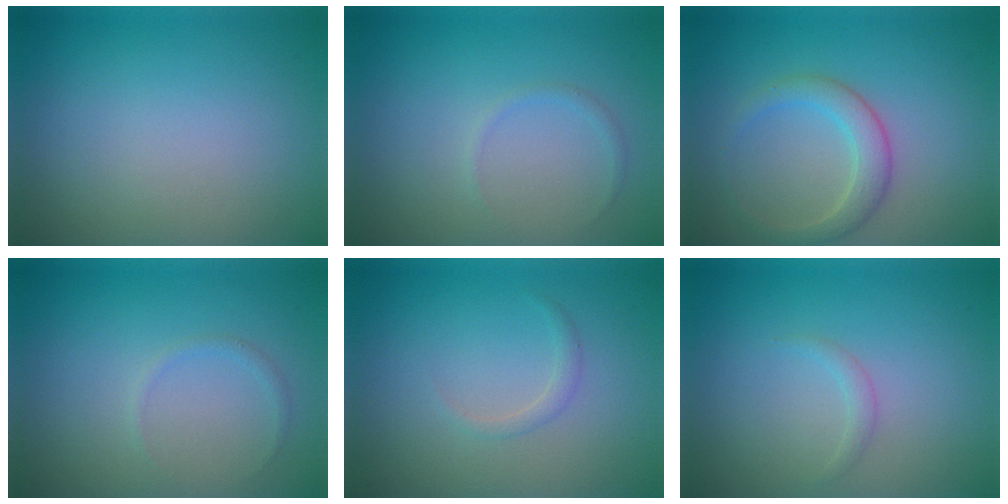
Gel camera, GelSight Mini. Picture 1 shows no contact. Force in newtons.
{"total": 0.7, "press": 0.7, "slide": 0.1}
{"total": 2.8, "press": 2.8, "slide": 0.0}
{"total": 0.7, "press": 0.7, "slide": 0.1}
{"total": 0.9, "press": 0.9, "slide": 0.1}
{"total": 0.9, "press": 0.9, "slide": 0.0}